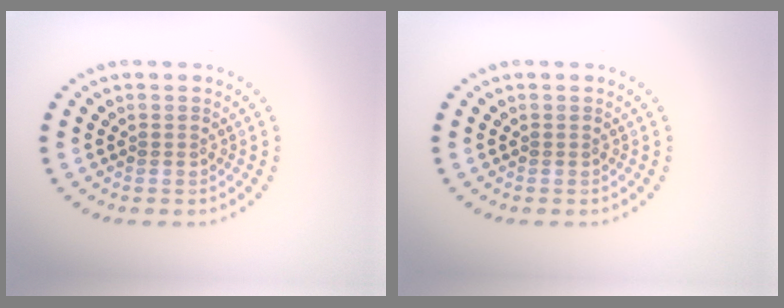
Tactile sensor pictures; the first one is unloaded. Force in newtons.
{"total": 0.0}